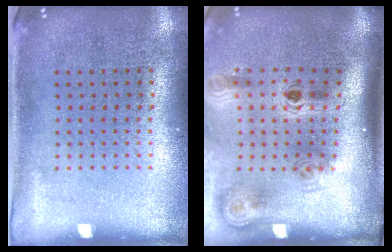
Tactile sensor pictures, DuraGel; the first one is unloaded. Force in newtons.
{"total": 2.2, "press": 1.5, "slide": 1.6}